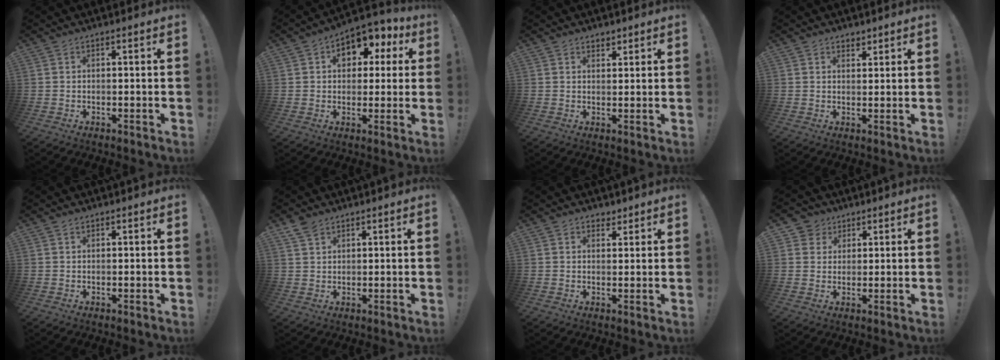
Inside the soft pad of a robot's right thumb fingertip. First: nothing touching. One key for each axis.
{"total": 10.1, "fx": 3.3, "fy": 7.2, "fz": 6.3, "tx": -0.080, "ty": -0.006, "tz": 0.062}
{"total": 1.7, "fx": 1.5, "fy": 0.8, "fz": 0.3, "tx": 0.003, "ty": -0.011, "tz": 0.027}
{"total": 2.2, "fx": 1.8, "fy": 1.2, "fz": 0.3, "tx": 0.008, "ty": -0.014, "tz": 0.031}
{"total": 0.6, "fx": 0.5, "fy": 0.2, "fz": 0.2, "tx": -0.001, "ty": -0.001, "tz": 0.009}
{"total": 4.2, "fx": 3.0, "fy": 2.6, "fz": 1.4, "tx": -0.026, "ty": -0.012, "tz": 0.057}
{"total": 2.8, "fx": 2.1, "fy": 1.8, "fz": 0.5, "tx": 0.002, "ty": -0.011, "tz": 0.037}
{"total": 4.6, "fx": 2.3, "fy": 4.0, "fz": 0.4, "tx": -0.007, "ty": -0.013, "tz": 0.043}